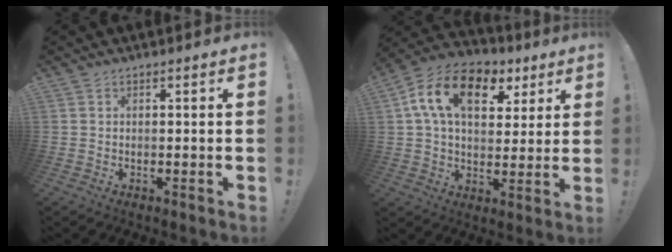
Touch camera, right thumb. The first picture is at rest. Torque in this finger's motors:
{"motor_torque": [2.21, 2.80, 0.73, -0.18, 0.09]}